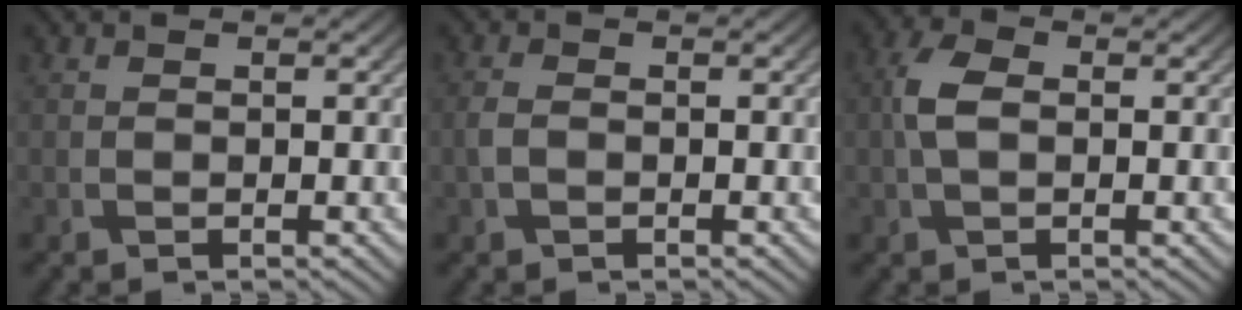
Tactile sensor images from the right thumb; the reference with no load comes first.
{"total": 1.9, "force": [-0.3, 1.4, 1.2], "torque": [-0.034, 0.001, -0.008]}
{"total": 4.0, "force": [0.1, 2.5, 3.2], "torque": [-0.079, 0.008, -0.003]}